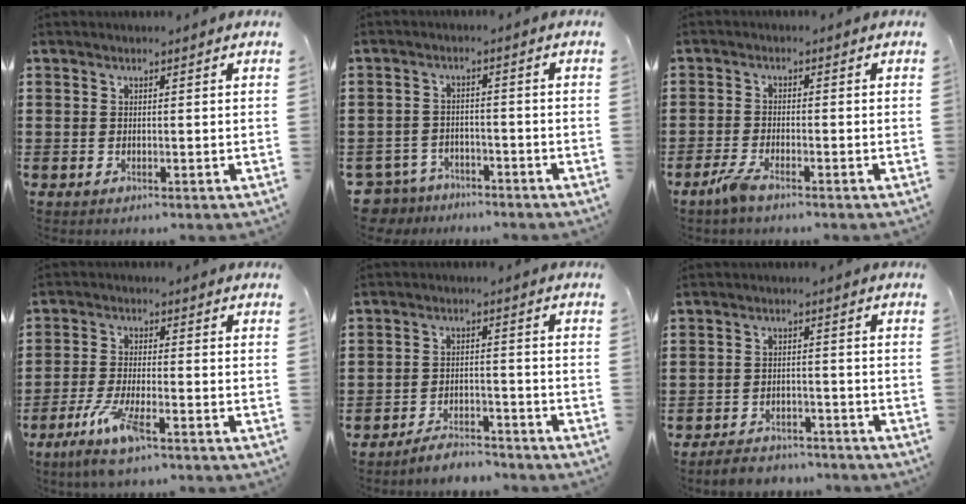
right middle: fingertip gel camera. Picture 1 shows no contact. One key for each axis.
{"total": 4.1, "fx": -4.0, "fy": 1.1, "fz": 0.2, "tx": -0.032, "ty": -0.005, "tz": -0.090}
{"total": 2.8, "fx": -1.9, "fy": 0.5, "fz": 2.0, "tx": -0.055, "ty": -0.005, "tz": -0.042}
{"total": 7.1, "fx": -4.2, "fy": 1.4, "fz": 5.5, "tx": -0.118, "ty": -0.014, "tz": -0.076}
{"total": 4.2, "fx": -4.1, "fy": 0.5, "fz": 0.2, "tx": -0.008, "ty": 0.007, "tz": -0.085}
{"total": 3.3, "fx": -3.3, "fy": 0.5, "fz": 0.1, "tx": -0.009, "ty": 0.003, "tz": -0.069}